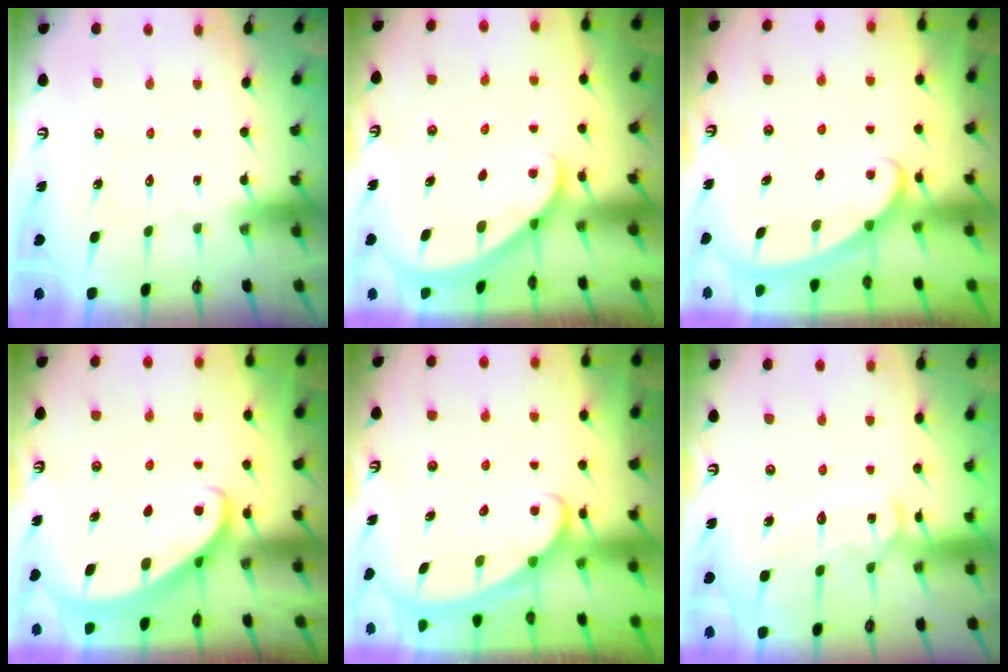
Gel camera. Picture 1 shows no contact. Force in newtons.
{"total": 2.0, "press": 2.0, "slide": 0.1}
{"total": 2.4, "press": 2.4, "slide": 0.3}
{"total": 2.4, "press": 2.4, "slide": 0.3}
{"total": 2.3, "press": 2.3, "slide": 0.2}
{"total": 12.1, "press": 12.0, "slide": 1.2}